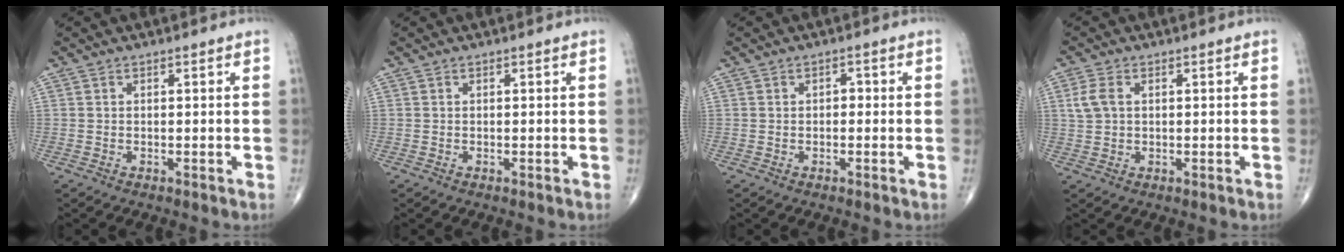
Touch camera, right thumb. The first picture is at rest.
{"total": 0.0}
{"total": 1.2, "force": [-0.1, 0.9, 0.8], "torque": [-0.004, 0.004, -0.005]}
{"total": 3.7, "force": [0.9, 2.4, 2.6], "torque": [-0.060, 0.006, 0.019]}